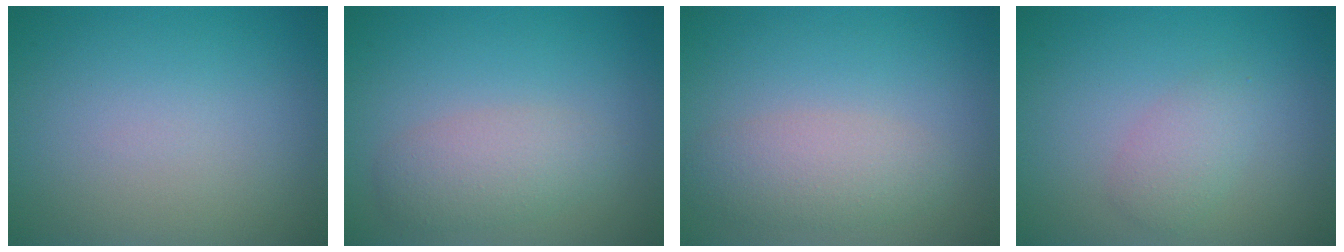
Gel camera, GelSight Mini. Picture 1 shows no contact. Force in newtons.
{"total": 2.9, "press": 2.9, "slide": 0.1}
{"total": 3.1, "press": 3.1, "slide": 0.1}
{"total": 2.0, "press": 2.0, "slide": 0.0}